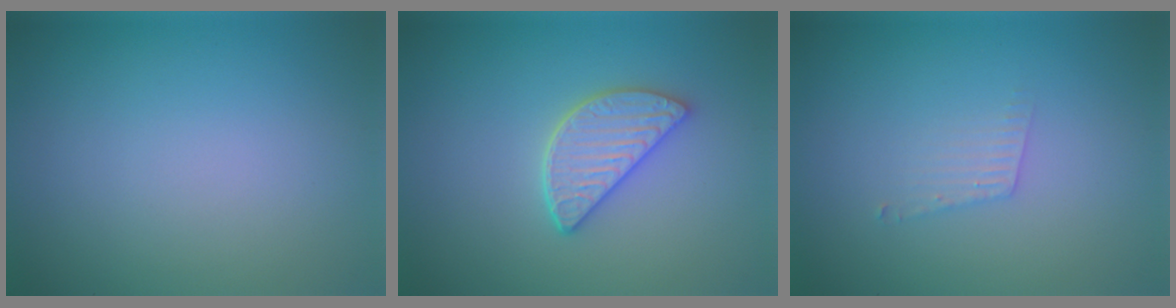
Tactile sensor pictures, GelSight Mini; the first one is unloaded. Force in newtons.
{"total": 3.5, "press": 3.1, "slide": 1.6}
{"total": 1.3, "press": 1.3, "slide": 0.1}